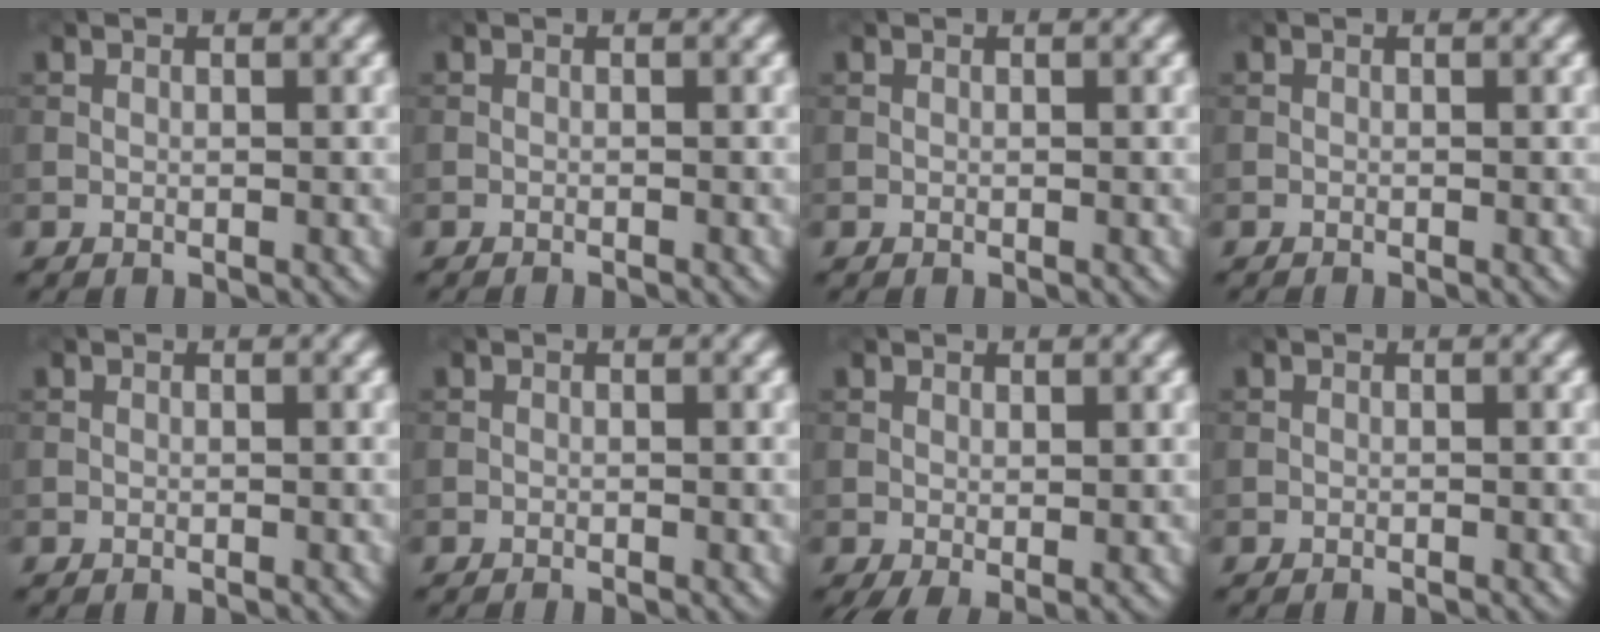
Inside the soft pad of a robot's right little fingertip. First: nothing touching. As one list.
[{"total": 1.0, "force": [-1.0, -0.1, 0.3], "torque": [-0.006, -0.009, -0.018]}, {"total": 0.0}, {"total": 0.7, "force": [-0.7, -0.1, 0.3], "torque": [-0.005, -0.006, -0.014]}, {"total": 0.0}, {"total": 1.0, "force": [-0.9, 0.0, 0.5], "torque": [-0.008, -0.009, -0.017]}, {"total": 1.4, "force": [0.1, 0.5, 1.3], "torque": [-0.030, -0.003, 0.005]}, {"total": 0.6, "force": [-0.6, -0.1, 0.1], "torque": [-0.004, -0.006, -0.013]}]